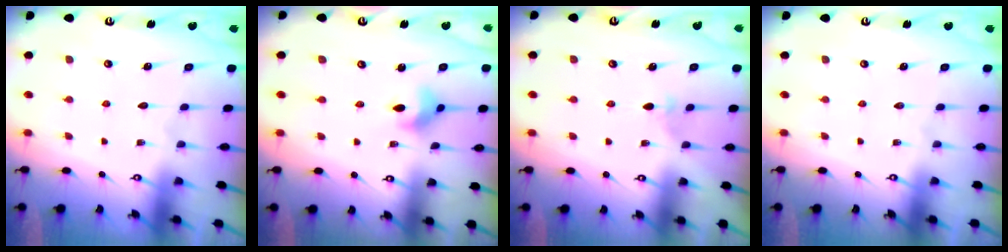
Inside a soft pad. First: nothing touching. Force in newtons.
{"total": 5.9, "press": 5.8, "slide": 1.4}
{"total": 2.7, "press": 2.6, "slide": 0.7}
{"total": 0.0}